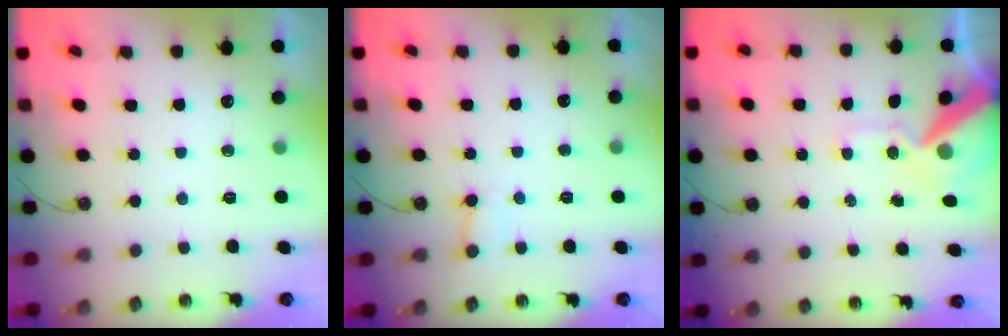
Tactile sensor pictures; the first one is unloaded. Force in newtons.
{"total": 3.8, "press": 3.7, "slide": 0.3}
{"total": 13.1, "press": 13.0, "slide": 1.8}